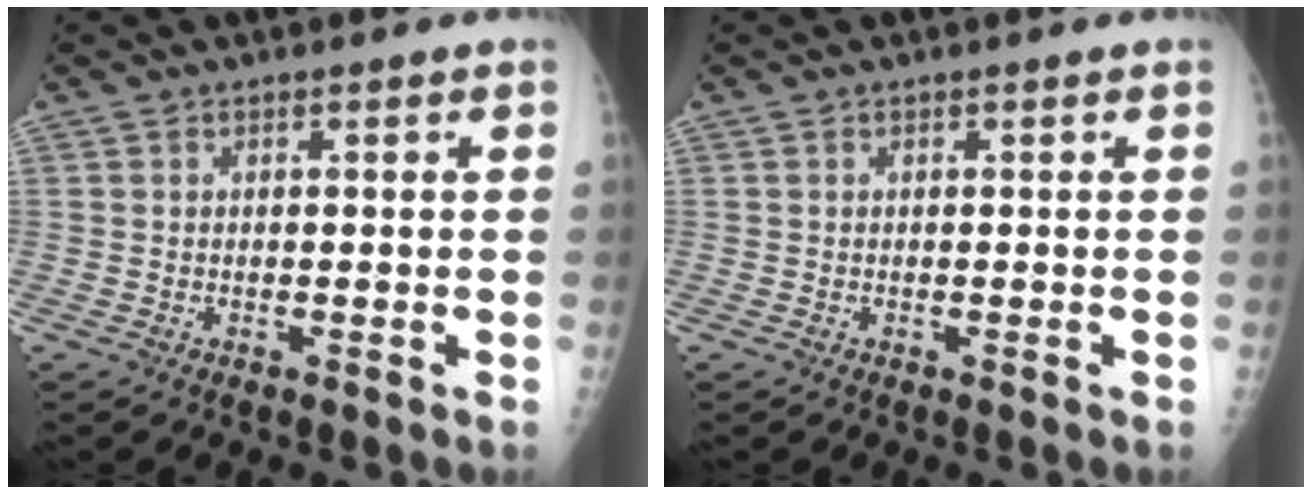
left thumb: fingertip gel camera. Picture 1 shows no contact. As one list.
[{"total": 0.0}]